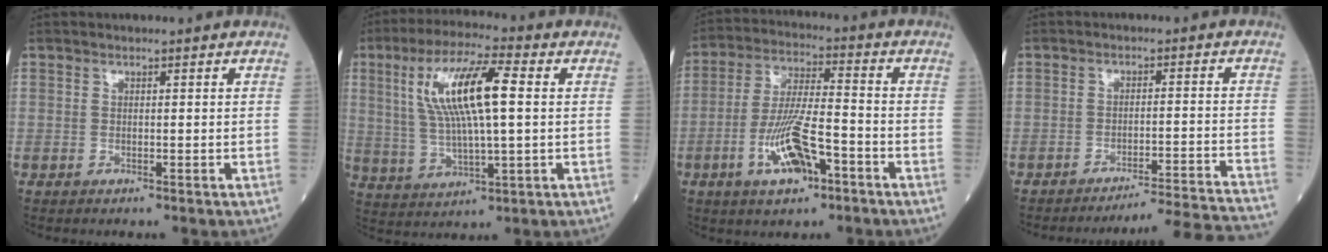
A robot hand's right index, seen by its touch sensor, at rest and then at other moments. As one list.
[{"total": 13.2, "force": [2.8, 2.2, 12.7], "torque": [-0.253, 0.017, 0.051]}, {"total": 10.5, "force": [-4.6, 2.8, 9.1], "torque": [-0.182, -0.001, -0.081]}, {"total": 16.3, "force": [-15.7, -3.4, 2.8], "torque": [-0.005, -0.025, -0.204]}]